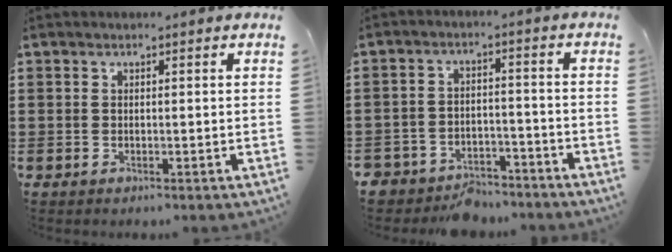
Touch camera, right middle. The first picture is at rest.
{"total": 6.1, "force": [-5.8, 1.8, 0.4], "torque": [-0.009, 0.019, -0.117]}